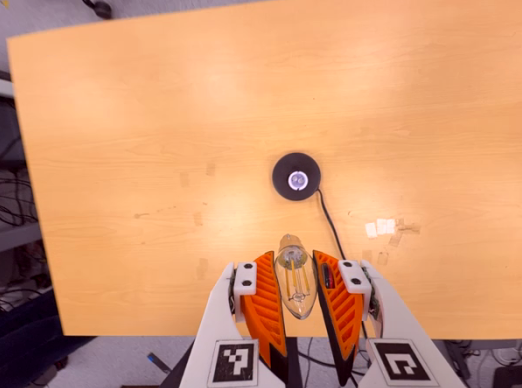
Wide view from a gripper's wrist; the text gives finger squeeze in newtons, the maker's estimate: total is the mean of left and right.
{"total": 13.6, "left": 14.8, "right": 12.3}